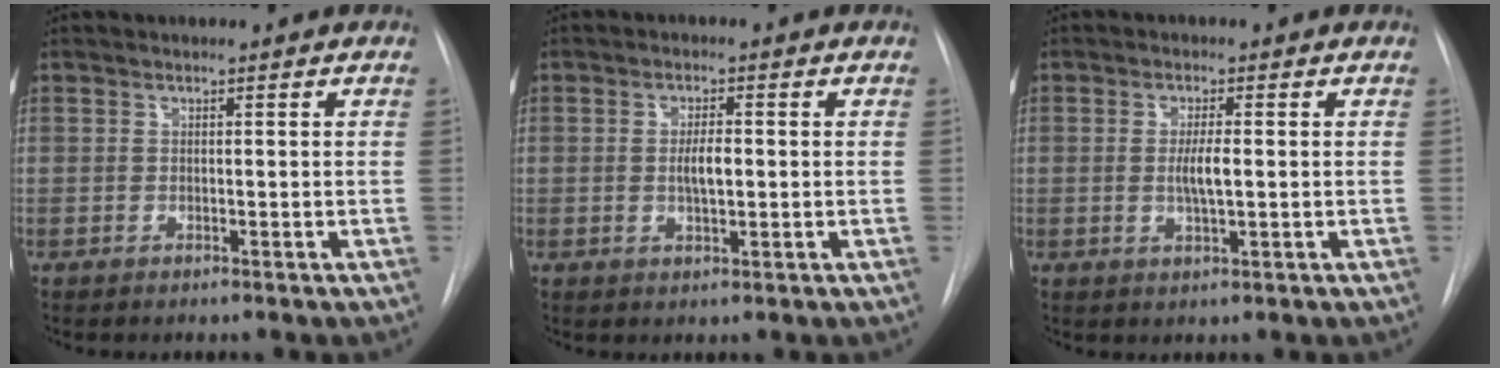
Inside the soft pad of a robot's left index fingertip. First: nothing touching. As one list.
[{"total": 3.2, "force": [-0.5, 1.0, 3.0], "torque": [-0.054, -0.003, -0.006]}, {"total": 3.3, "force": [-0.5, 0.5, 3.2], "torque": [-0.061, -0.007, -0.006]}]